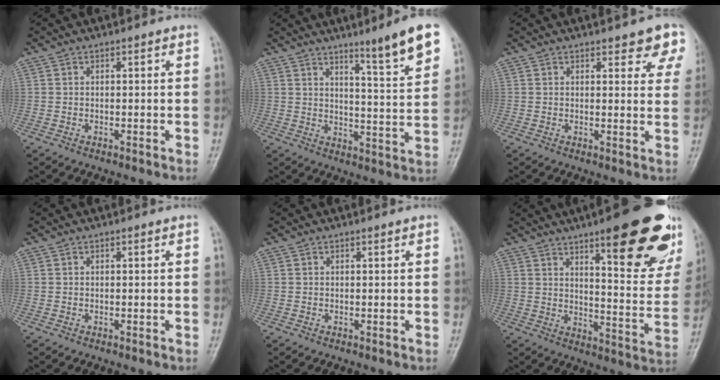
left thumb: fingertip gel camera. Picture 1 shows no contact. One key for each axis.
{"total": 11.3, "fx": 7.3, "fy": 0.5, "fz": 8.7, "tx": -0.116, "ty": -0.048, "tz": 0.107}
{"total": 6.7, "fx": 4.7, "fy": 2.6, "fz": 4.0, "tx": -0.014, "ty": -0.019, "tz": 0.044}
{"total": 0.0}
{"total": 0.0}
{"total": 24.0, "fx": 13.5, "fy": 6.1, "fz": 18.9, "tx": -0.206, "ty": -0.061, "tz": 0.186}